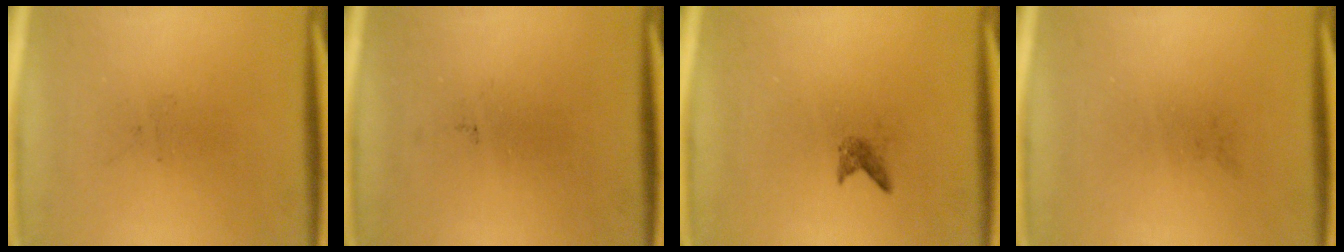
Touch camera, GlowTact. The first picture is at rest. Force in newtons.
{"total": 0.0}
{"total": 0.9}
{"total": 0.0}